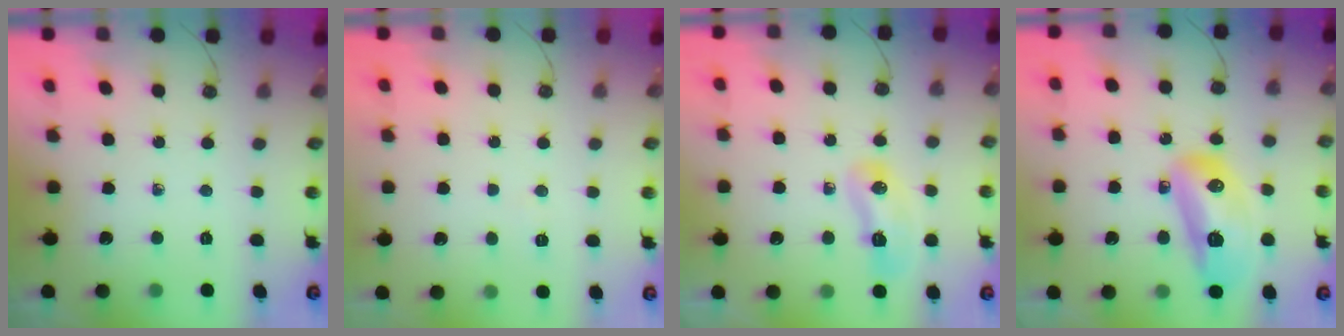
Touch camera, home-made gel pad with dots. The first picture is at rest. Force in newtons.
{"total": 3.4, "press": 3.4, "slide": 0.4}
{"total": 14.6, "press": 9.6, "slide": 10.9}
{"total": 14.2, "press": 14.2, "slide": 1.5}